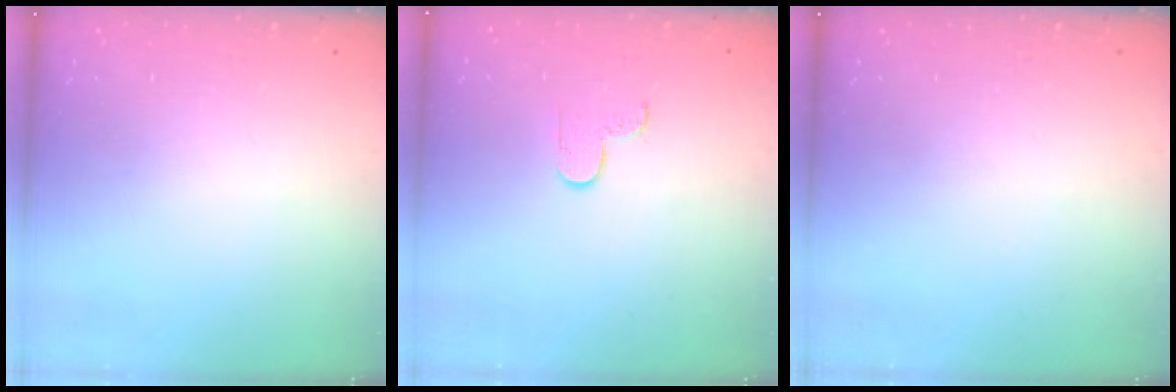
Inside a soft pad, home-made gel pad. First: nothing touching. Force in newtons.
{"total": 2.7, "press": 2.6, "slide": 0.4}
{"total": 0.0}